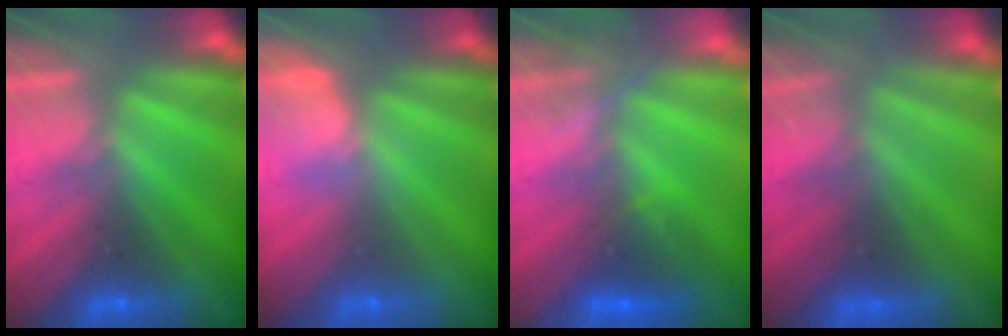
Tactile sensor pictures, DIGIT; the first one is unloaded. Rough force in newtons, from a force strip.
{"total": 2.8}
{"total": 4.8}
{"total": 5.8}